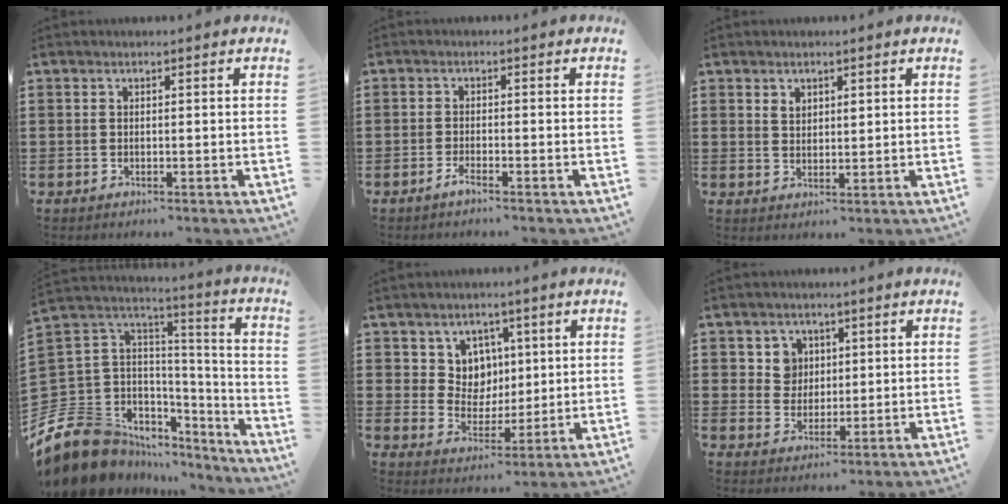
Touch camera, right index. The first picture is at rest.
{"total": 1.7, "force": [-1.3, -0.1, 1.0], "torque": [-0.020, -0.007, -0.023]}
{"total": 1.6, "force": [1.2, 0.9, 0.4], "torque": [-0.003, 0.001, 0.021]}
{"total": 13.9, "force": [-9.1, 9.1, 5.1], "torque": [-0.158, 0.005, -0.166]}
{"total": 6.2, "force": [2.9, 5.4, 1.0], "torque": [-0.045, 0.000, 0.053]}
{"total": 4.1, "force": [1.7, 3.6, 0.9], "torque": [-0.028, 0.009, 0.030]}